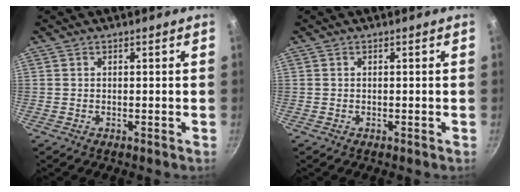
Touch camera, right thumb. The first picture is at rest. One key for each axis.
{"total": 0.0}